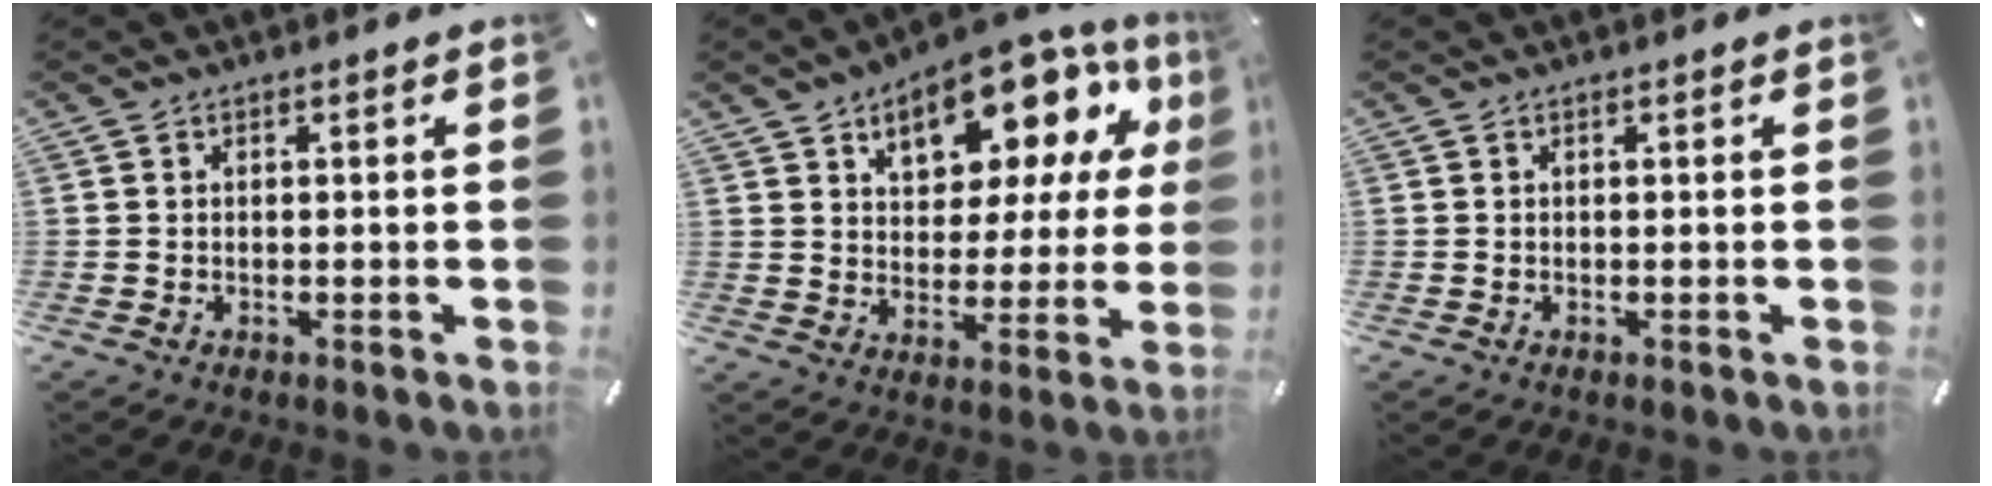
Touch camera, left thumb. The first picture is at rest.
{"total": 15.6, "force": [9.2, 8.9, 8.9], "torque": [-0.130, -0.061, 0.156]}
{"total": 0.0}